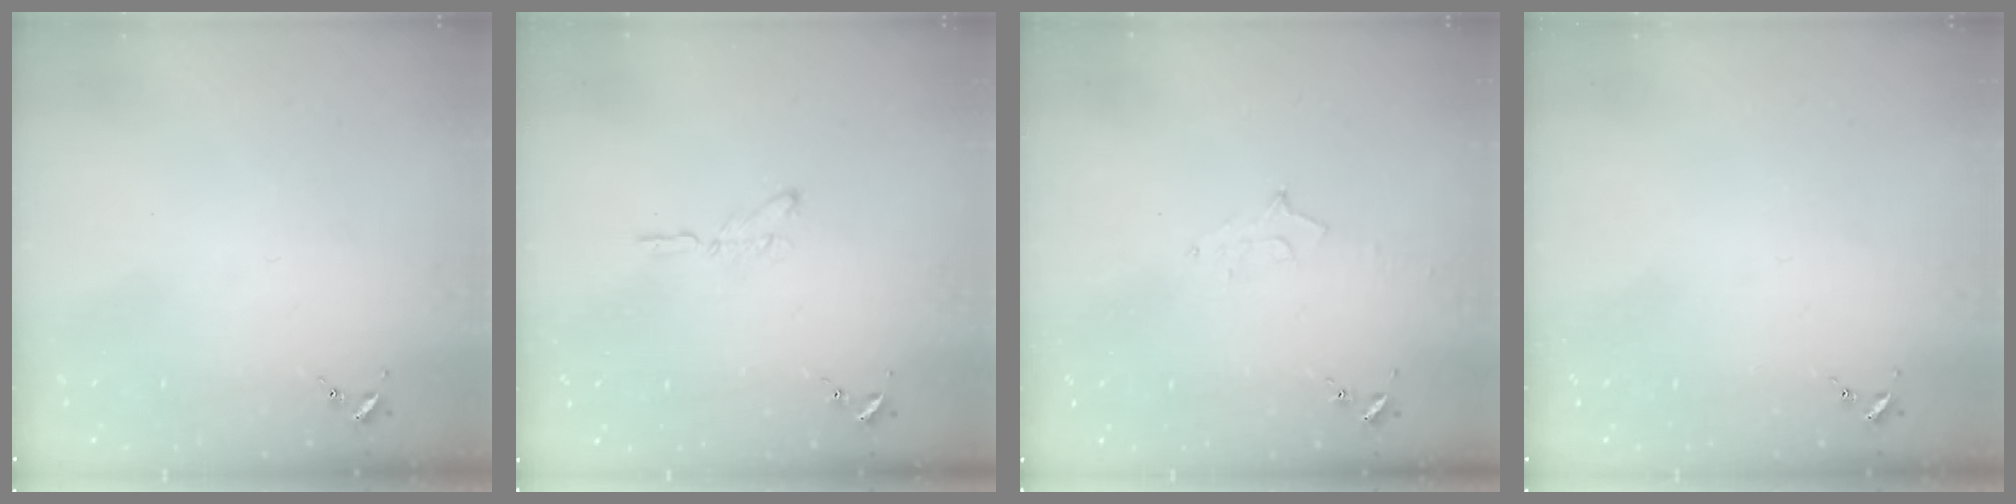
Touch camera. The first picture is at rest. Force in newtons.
{"total": 2.9, "press": 2.9, "slide": 0.3}
{"total": 7.4, "press": 7.3, "slide": 1.1}
{"total": 0.0}